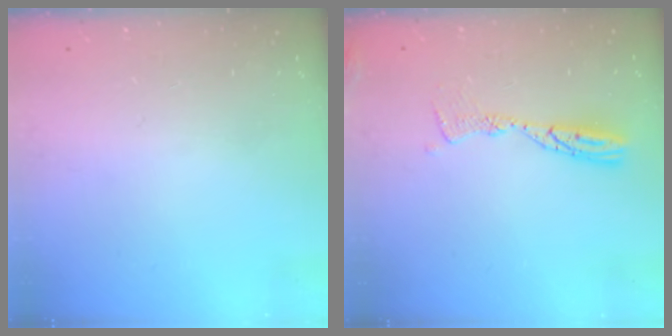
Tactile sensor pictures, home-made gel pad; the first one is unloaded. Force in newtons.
{"total": 9.7, "press": 9.7, "slide": 0.9}